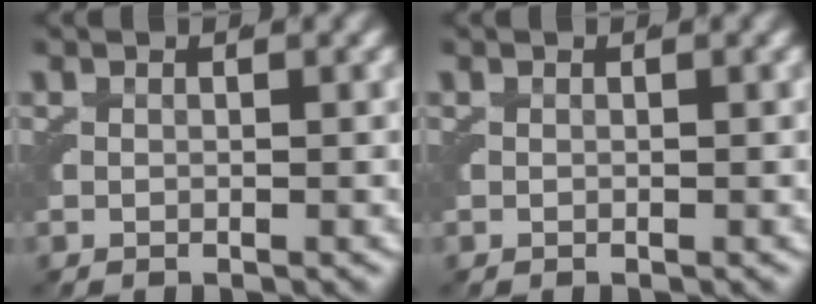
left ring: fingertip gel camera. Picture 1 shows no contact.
{"total": 0.0}